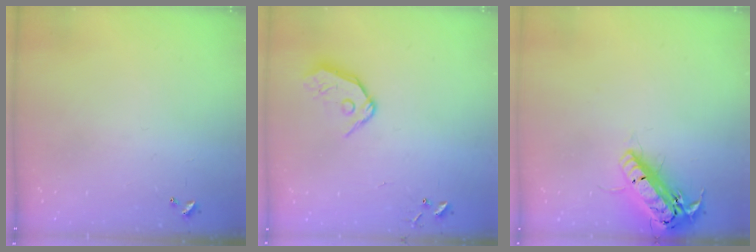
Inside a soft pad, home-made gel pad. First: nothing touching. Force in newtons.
{"total": 9.8, "press": 9.7, "slide": 1.3}
{"total": 18.4, "press": 18.1, "slide": 3.2}